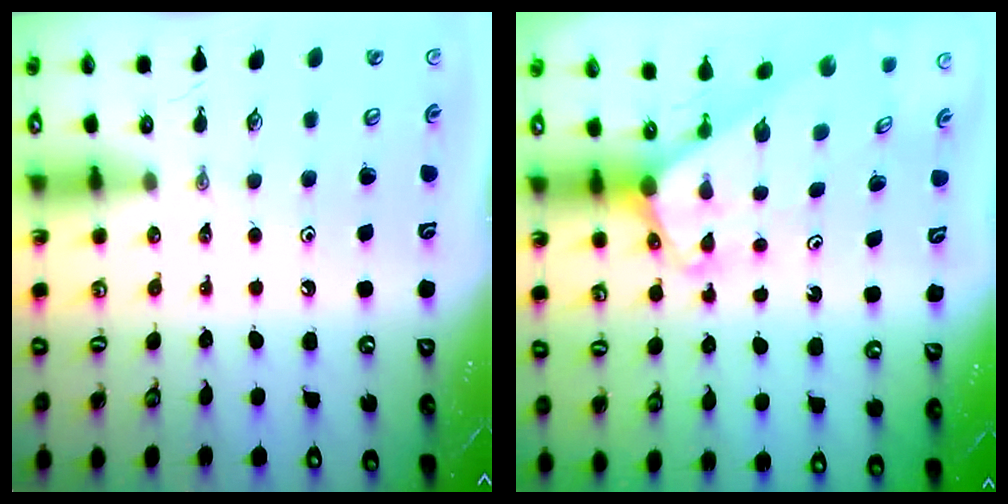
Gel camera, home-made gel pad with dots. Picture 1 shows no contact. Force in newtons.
{"total": 2.5, "press": 2.5, "slide": 0.2}